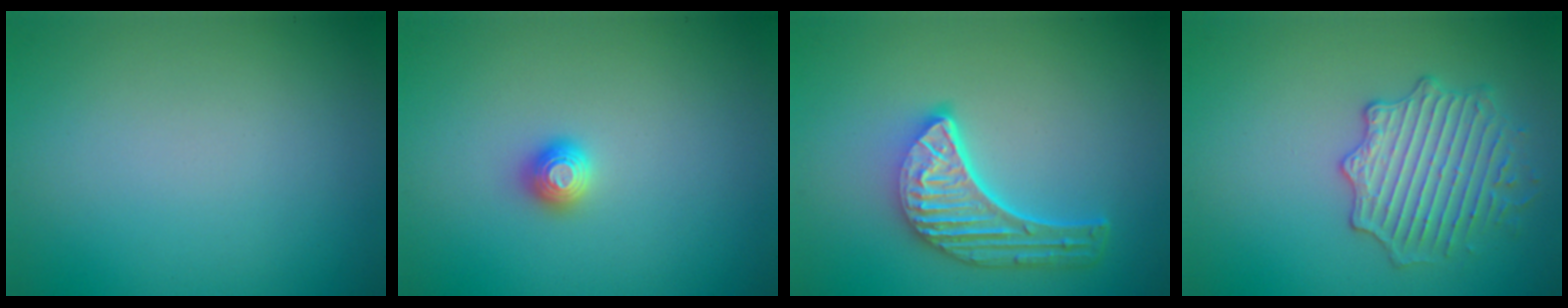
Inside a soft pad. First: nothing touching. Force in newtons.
{"total": 1.2, "press": 1.1, "slide": 0.2}
{"total": 5.7, "press": 4.3, "slide": 3.7}
{"total": 3.8, "press": 3.7, "slide": 0.6}